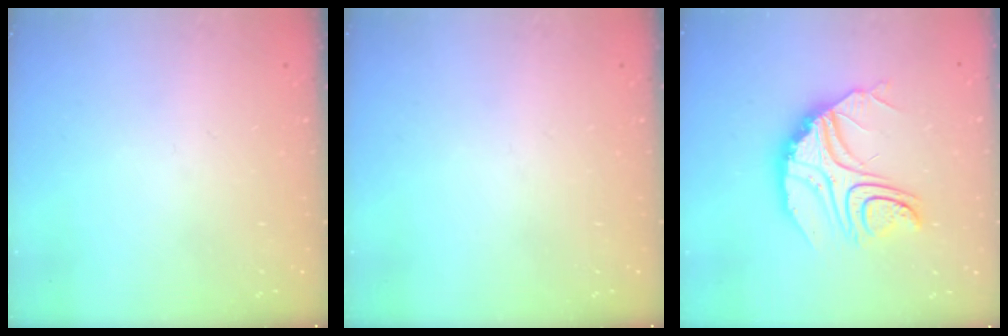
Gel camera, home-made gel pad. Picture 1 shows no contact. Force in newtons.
{"total": 0.0}
{"total": 14.0, "press": 13.9, "slide": 1.2}